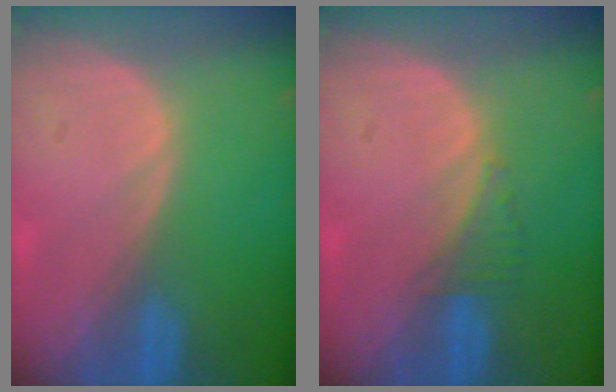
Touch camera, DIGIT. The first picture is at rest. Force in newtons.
{"total": 1.9, "press": 1.8, "slide": 0.7}